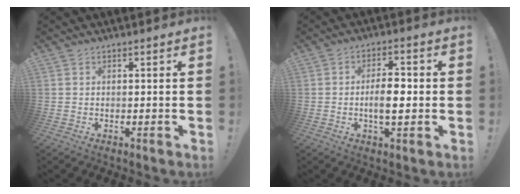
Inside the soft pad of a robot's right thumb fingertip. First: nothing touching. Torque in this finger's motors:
{"motor_torque": [1.14, 1.28, 0.54, -0.60, 0.01]}